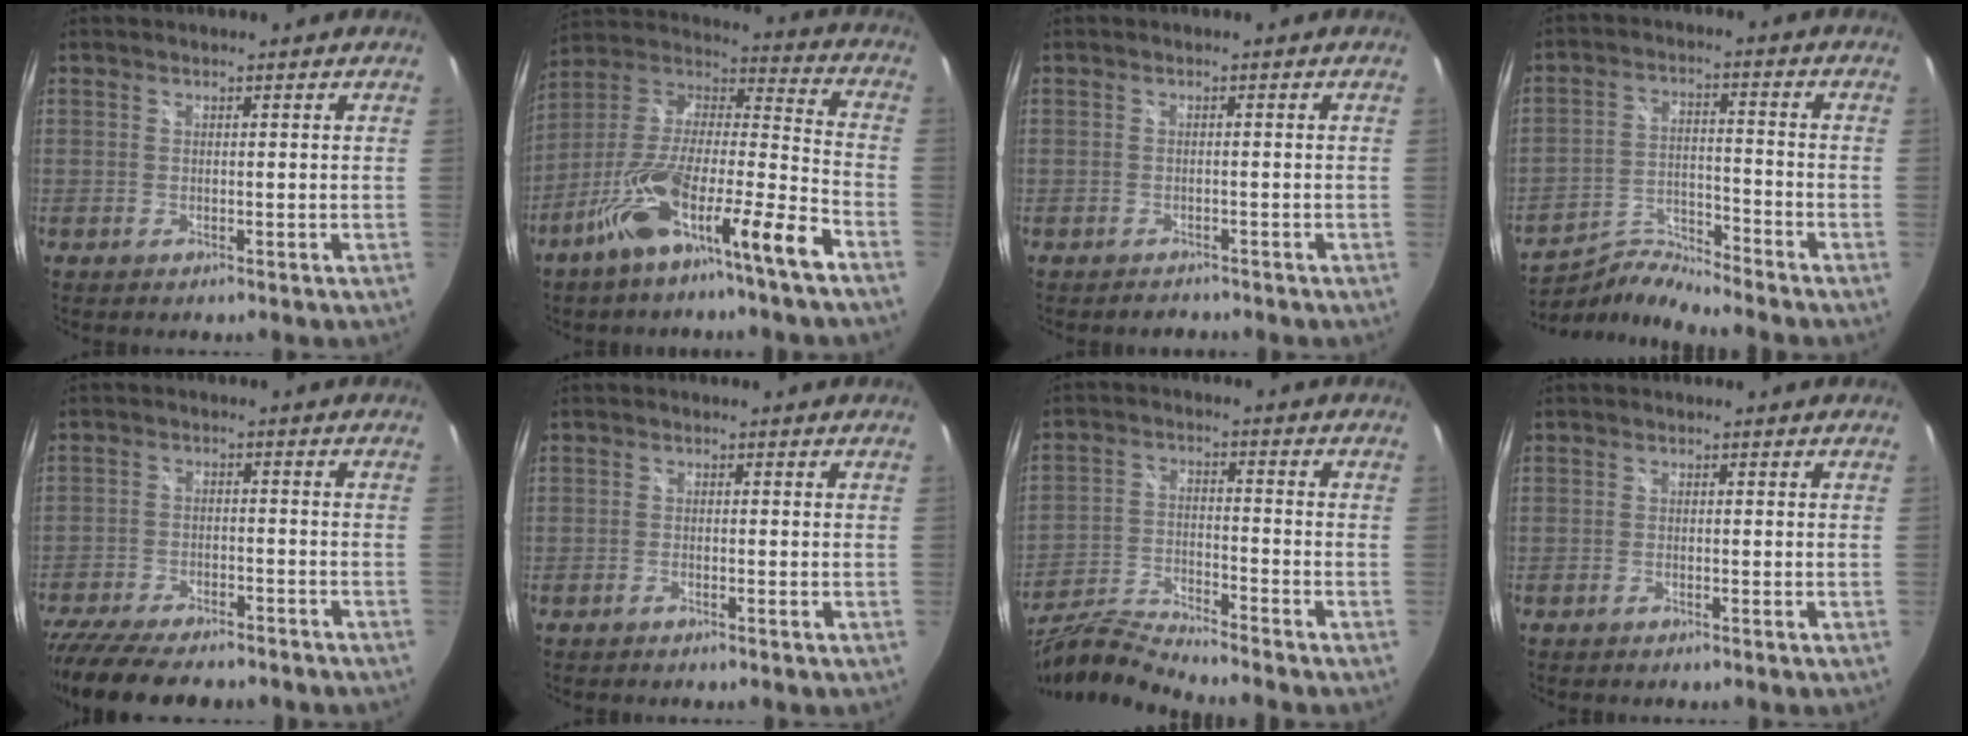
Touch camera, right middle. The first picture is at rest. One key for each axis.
{"total": 18.8, "fx": -11.5, "fy": 2.0, "fz": 14.7, "tx": -0.254, "ty": -0.009, "tz": -0.208}
{"total": 1.9, "fx": -1.8, "fy": 0.8, "fz": 0.2, "tx": -0.006, "ty": -0.004, "tz": -0.025}
{"total": 7.8, "fx": -7.7, "fy": -0.5, "fz": 1.0, "tx": -0.029, "ty": 0.012, "tz": -0.151}
{"total": 17.8, "fx": -14.6, "fy": 5.1, "fz": 8.8, "tx": -0.186, "ty": -0.042, "tz": -0.225}
{"total": 1.0, "fx": -0.8, "fy": -0.1, "fz": 0.6, "tx": -0.017, "ty": 0.001, "tz": -0.020}
{"total": 10.5, "fx": -9.8, "fy": -0.8, "fz": 3.6, "tx": -0.076, "ty": -0.014, "tz": -0.190}
{"total": 0.8, "fx": -0.6, "fy": -0.1, "fz": 0.4, "tx": -0.010, "ty": 0.001, "tz": -0.015}